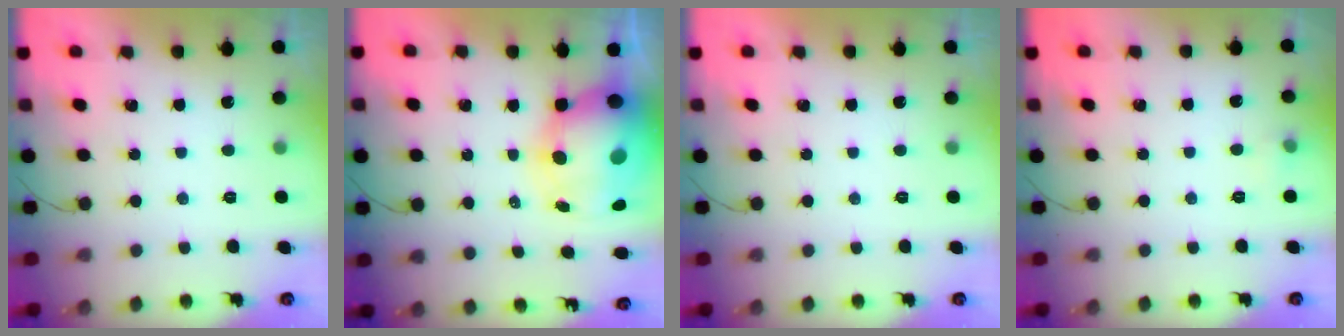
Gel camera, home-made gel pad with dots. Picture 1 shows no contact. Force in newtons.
{"total": 15.5, "press": 15.0, "slide": 4.1}
{"total": 0.0}
{"total": 3.8, "press": 3.6, "slide": 1.3}